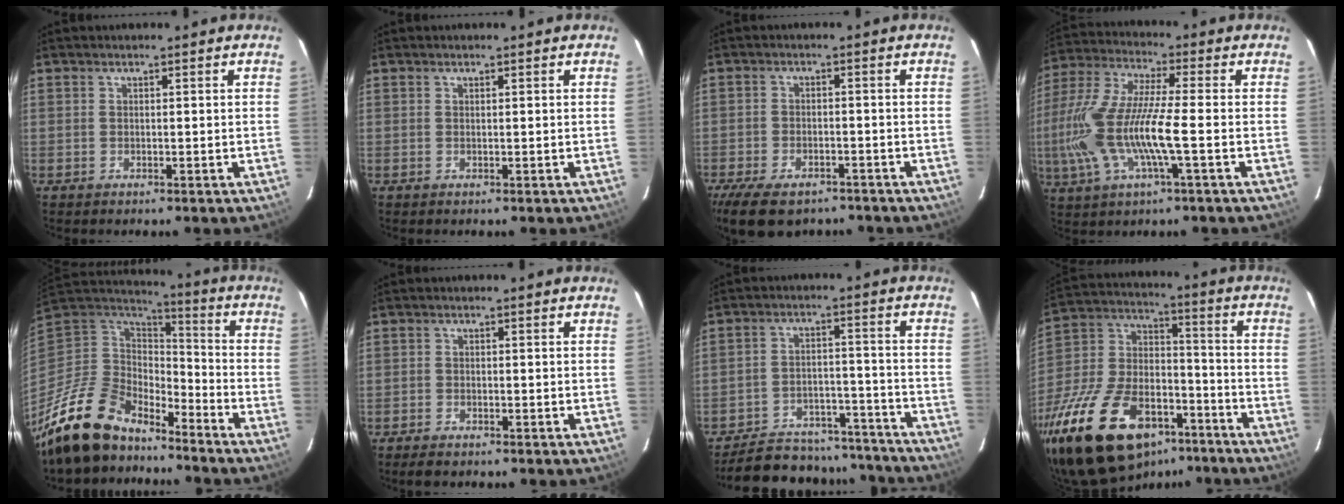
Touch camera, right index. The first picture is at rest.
{"total": 0.0}
{"total": 12.2, "force": [-8.8, 5.9, 6.1], "torque": [-0.149, -0.022, -0.142]}
{"total": 17.9, "force": [-3.6, 3.6, 17.1], "torque": [-0.344, -0.015, -0.071]}
{"total": 17.9, "force": [-14.6, 7.9, 6.6], "torque": [-0.159, -0.005, -0.260]}
{"total": 2.5, "force": [-2.1, 0.9, 1.0], "torque": [-0.031, -0.004, -0.039]}
{"total": 23.3, "force": [-20.8, 7.7, 7.2], "torque": [-0.153, 0.030, -0.264]}
{"total": 30.2, "force": [-18.5, 15.8, 18.0], "torque": [-0.371, 0.000, -0.291]}